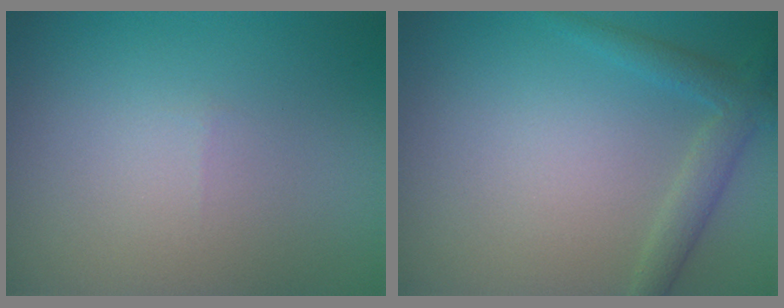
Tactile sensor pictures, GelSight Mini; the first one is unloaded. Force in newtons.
{"total": 2.4, "press": 2.4, "slide": 0.2}